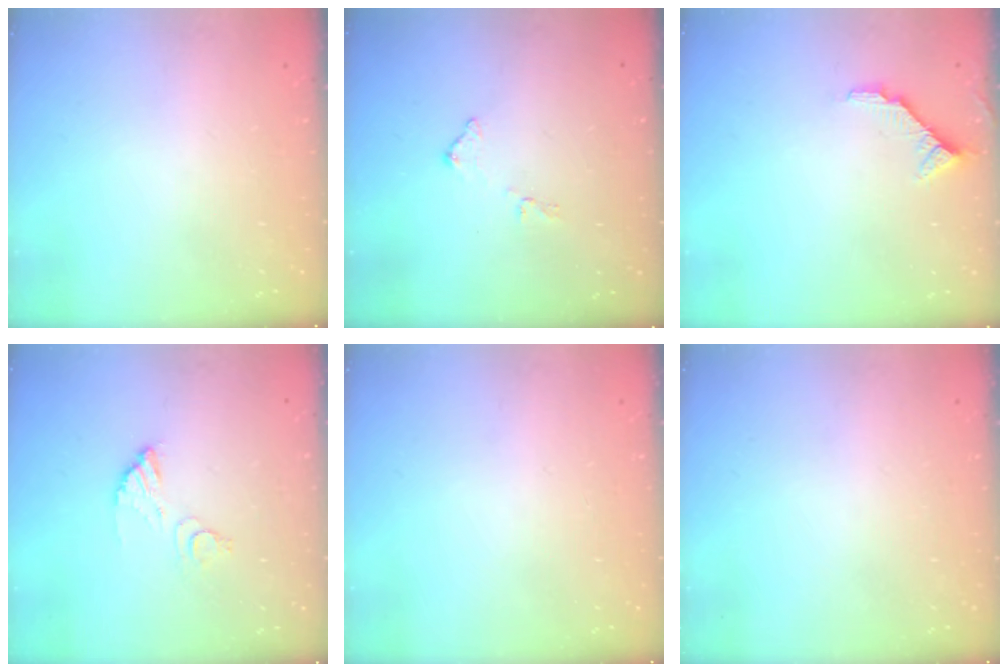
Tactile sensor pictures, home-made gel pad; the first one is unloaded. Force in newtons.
{"total": 8.1, "press": 8.1, "slide": 0.4}
{"total": 5.4, "press": 5.4, "slide": 0.2}
{"total": 6.3, "press": 6.3, "slide": 0.4}
{"total": 0.0}
{"total": 0.0}